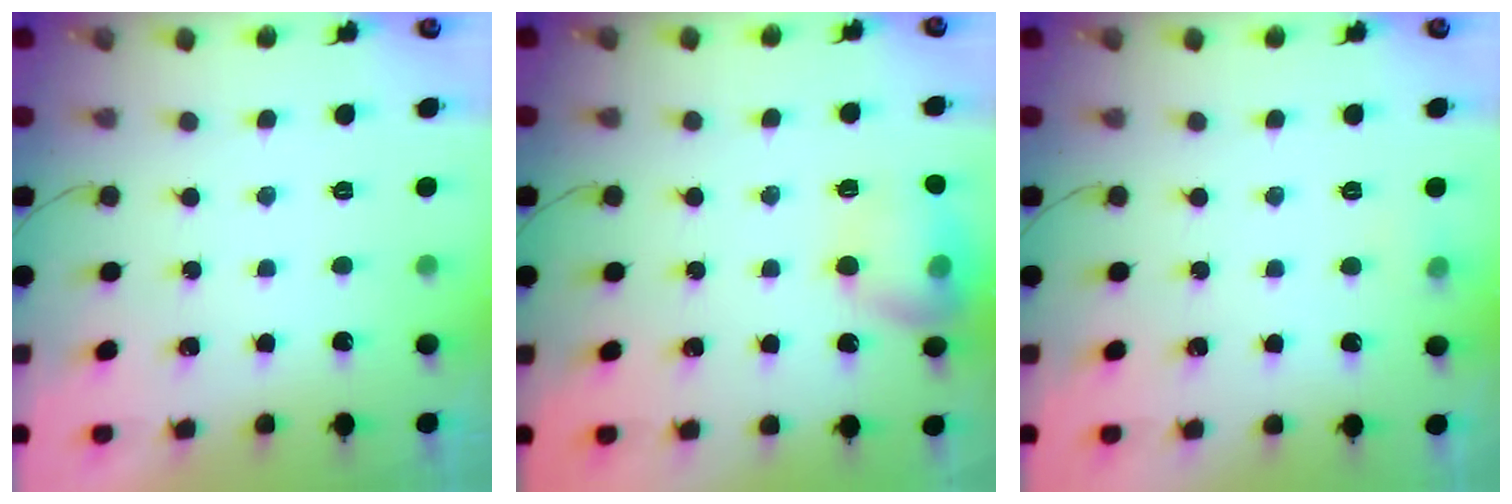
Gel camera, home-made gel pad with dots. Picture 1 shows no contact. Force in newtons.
{"total": 13.1, "press": 13.0, "slide": 1.1}
{"total": 8.0, "press": 4.0, "slide": 7.0}